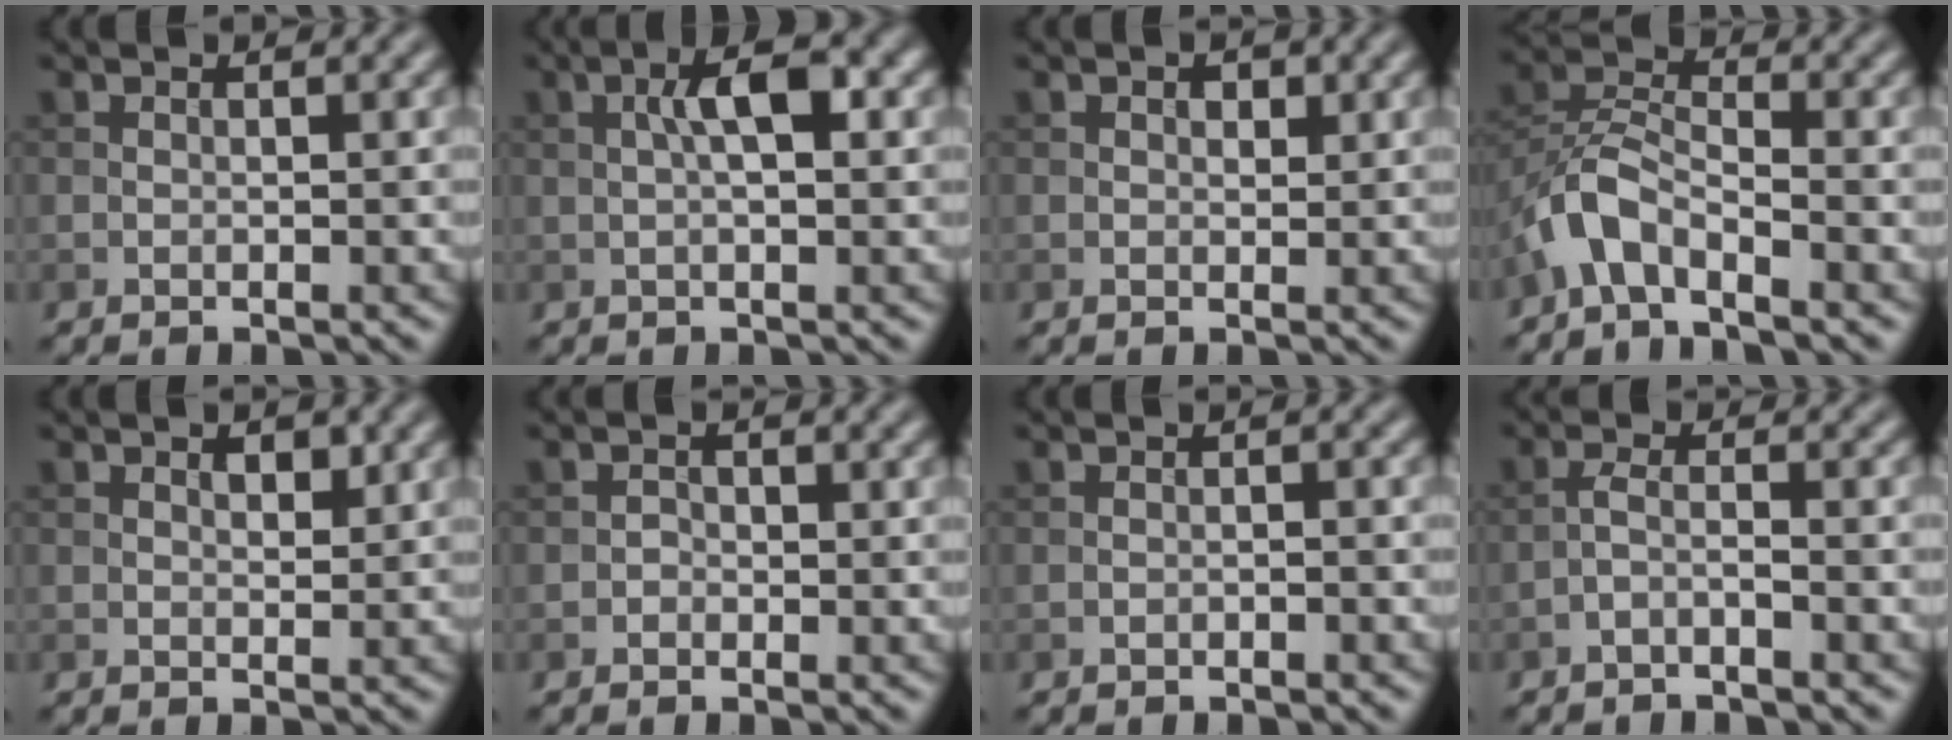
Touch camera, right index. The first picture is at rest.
{"total": 3.9, "force": [0.7, 1.1, 3.7], "torque": [-0.067, 0.008, 0.009]}
{"total": 1.2, "force": [0.5, 0.7, 0.8], "torque": [-0.008, 0.001, 0.007]}
{"total": 4.1, "force": [-2.8, 1.5, 2.6], "torque": [-0.049, 0.011, -0.065]}
{"total": 1.5, "force": [0.7, 0.8, 1.1], "torque": [-0.012, -0.002, 0.012]}
{"total": 0.7, "force": [-0.4, 0.6, 0.2], "torque": [-0.001, 0.000, -0.008]}
{"total": 0.7, "force": [-0.5, 0.1, 0.5], "torque": [-0.009, 0.001, -0.012]}
{"total": 1.7, "force": [-1.1, 0.2, 1.3], "torque": [-0.027, 0.007, -0.027]}